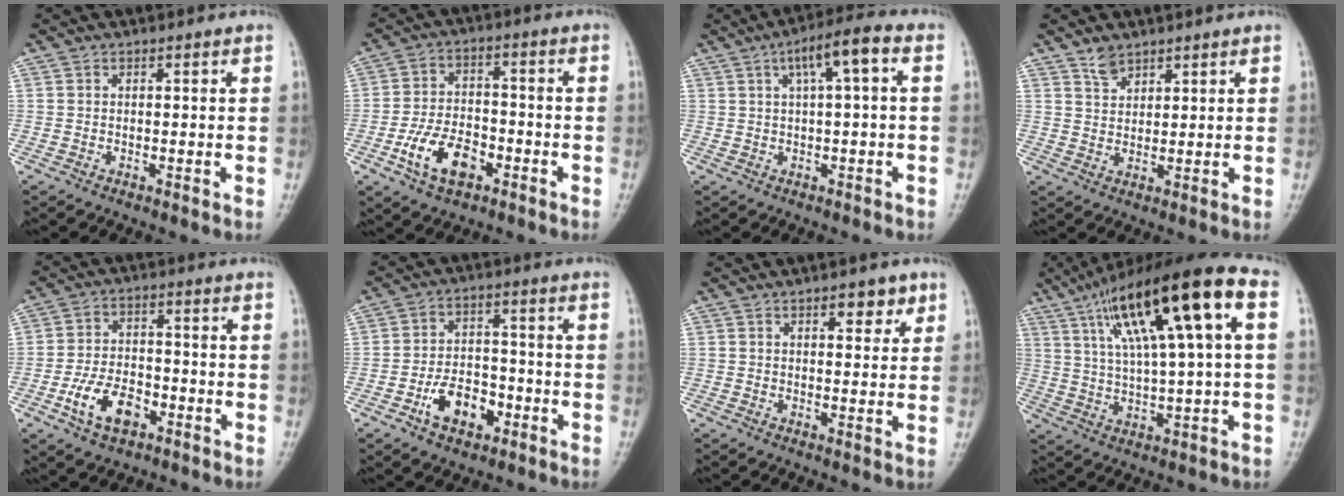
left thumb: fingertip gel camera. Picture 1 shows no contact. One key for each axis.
{"total": 10.1, "fx": -4.7, "fy": 5.8, "fz": 6.8, "tx": -0.117, "ty": 0.025, "tz": -0.085}
{"total": 7.0, "fx": 1.7, "fy": 1.3, "fz": 6.7, "tx": -0.112, "ty": 0.028, "tz": 0.025}
{"total": 3.1, "fx": 2.5, "fy": 1.5, "fz": 1.1, "tx": -0.010, "ty": -0.016, "tz": 0.049}
{"total": 9.1, "fx": -4.2, "fy": 5.2, "fz": 6.1, "tx": -0.104, "ty": 0.025, "tz": -0.077}
{"total": 9.1, "fx": -4.2, "fy": 5.6, "fz": 5.8, "tx": -0.076, "ty": 0.032, "tz": -0.072}
{"total": 4.7, "fx": 2.6, "fy": 2.2, "fz": 3.3, "tx": -0.021, "ty": -0.009, "tz": 0.032}
{"total": 20.3, "fx": 6.7, "fy": 4.0, "fz": 18.8, "tx": -0.317, "ty": 0.023, "tz": 0.110}